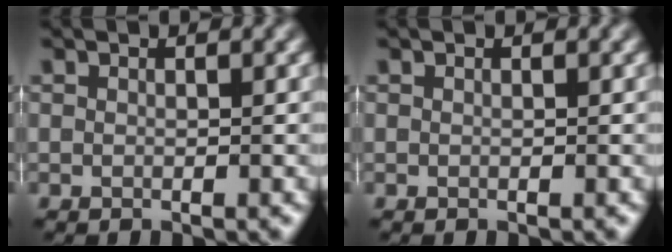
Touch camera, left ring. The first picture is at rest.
{"total": 0.0}